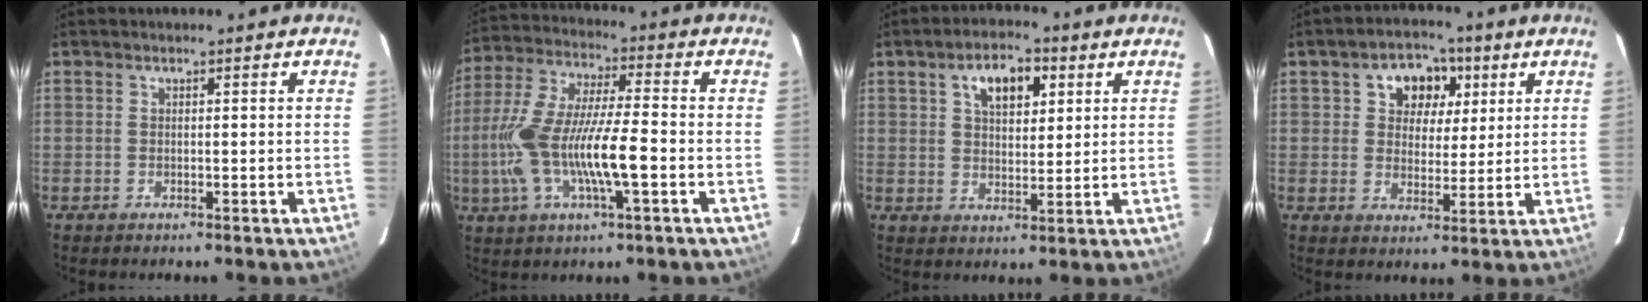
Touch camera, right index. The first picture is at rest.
{"total": 16.6, "force": [-3.9, 3.4, 15.8], "torque": [-0.320, -0.008, -0.072]}
{"total": 8.0, "force": [3.5, 4.1, 5.9], "torque": [-0.096, 0.022, 0.061]}
{"total": 8.4, "force": [3.2, 6.5, 4.3], "torque": [-0.075, 0.016, 0.051]}